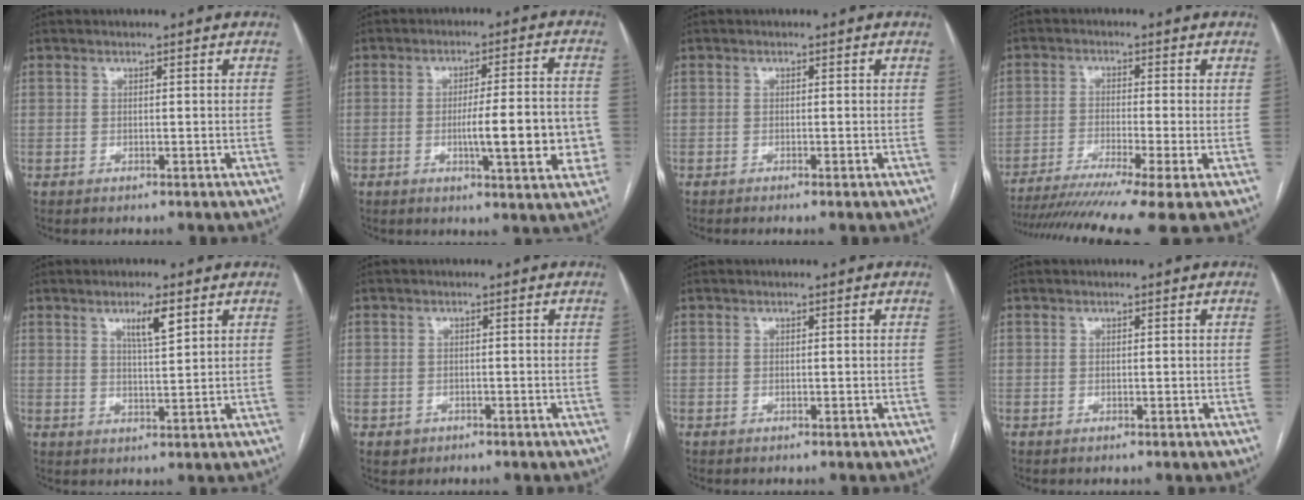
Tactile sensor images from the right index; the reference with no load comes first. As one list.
[{"total": 11.9, "force": [-2.3, 1.9, 11.5], "torque": [-0.159, 0.008, -0.028]}, {"total": 0.7, "force": [-0.5, -0.2, 0.5], "torque": [-0.010, 0.001, -0.009]}, {"total": 14.1, "force": [-10.6, -1.1, 9.1], "torque": [-0.141, -0.032, -0.170]}, {"total": 4.4, "force": [2.4, 0.5, 3.6], "torque": [-0.062, -0.003, 0.042]}, {"total": 1.7, "force": [-0.9, 1.5, 0.2], "torque": [0.000, 0.006, -0.010]}, {"total": 0.0}, {"total": 0.0}]